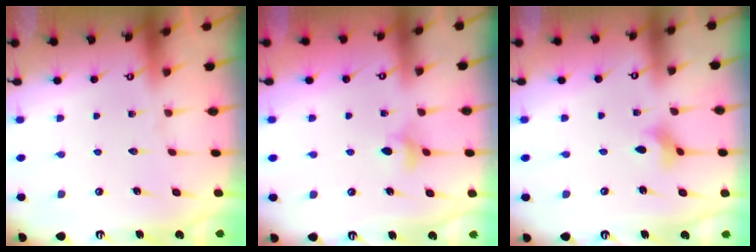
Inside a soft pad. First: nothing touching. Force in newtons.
{"total": 4.2, "press": 4.1, "slide": 0.7}
{"total": 2.7, "press": 2.7, "slide": 0.2}